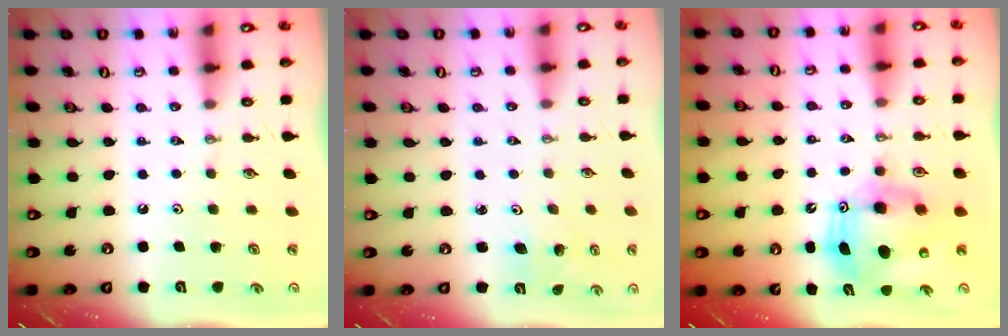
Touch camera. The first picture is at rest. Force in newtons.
{"total": 3.8, "press": 3.8, "slide": 0.2}
{"total": 11.4, "press": 11.3, "slide": 1.0}